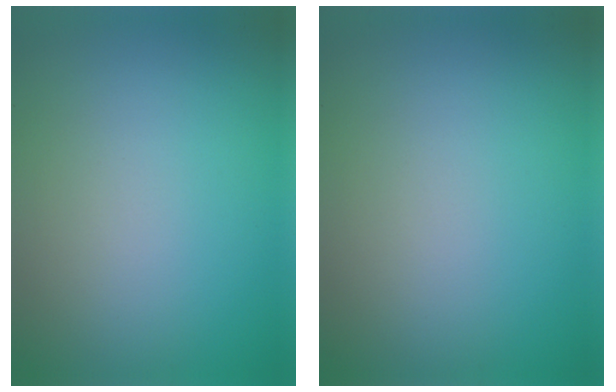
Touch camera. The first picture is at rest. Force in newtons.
{"total": 0.0}